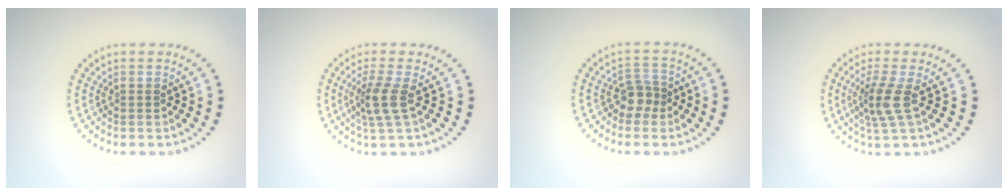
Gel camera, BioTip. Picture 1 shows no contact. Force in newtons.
{"total": 2.9, "press": 2.1, "slide": 1.9}
{"total": 2.1, "press": 1.8, "slide": 1.1}
{"total": 2.9, "press": 2.2, "slide": 1.8}